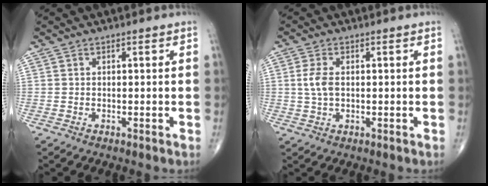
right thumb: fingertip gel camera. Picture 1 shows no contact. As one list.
[{"total": 3.9, "force": [0.3, 2.2, 3.2], "torque": [-0.073, 0.004, 0.006]}]